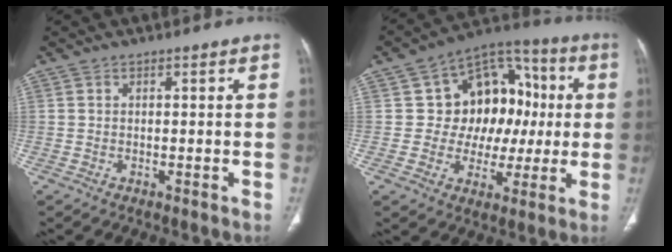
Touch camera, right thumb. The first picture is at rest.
{"total": 16.1, "force": [1.7, 12.9, 9.4], "torque": [-0.062, 0.032, 0.029]}